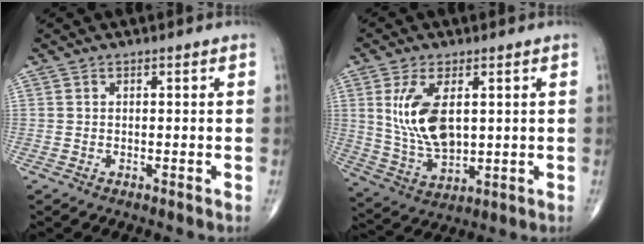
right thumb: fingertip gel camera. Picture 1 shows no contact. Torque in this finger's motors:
{"motor_torque": [-0.53, 1.09, 1.14, 0.29, 0.12]}